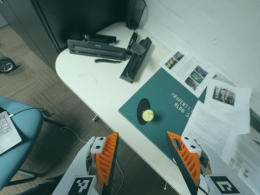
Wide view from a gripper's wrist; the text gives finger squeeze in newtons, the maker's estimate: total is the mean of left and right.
{"total": 0.0}